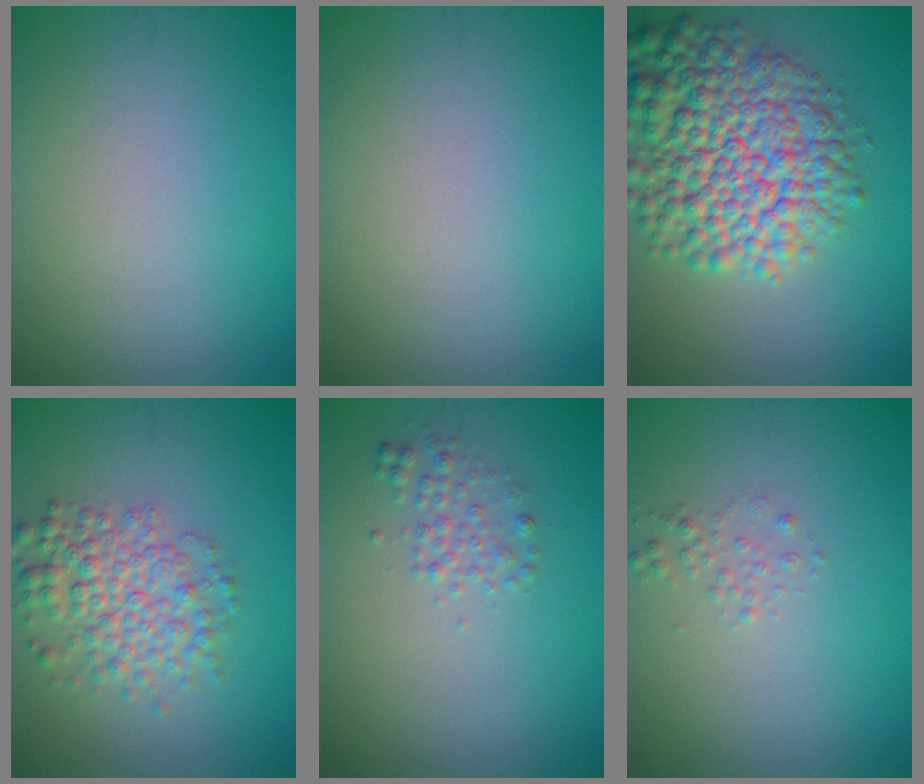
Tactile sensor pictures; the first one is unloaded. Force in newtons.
{"total": 0.0}
{"total": 11.0, "press": 11.0, "slide": 0.4}
{"total": 4.8, "press": 4.8, "slide": 0.1}
{"total": 1.6, "press": 1.6, "slide": 0.0}
{"total": 0.9, "press": 0.9, "slide": 0.1}